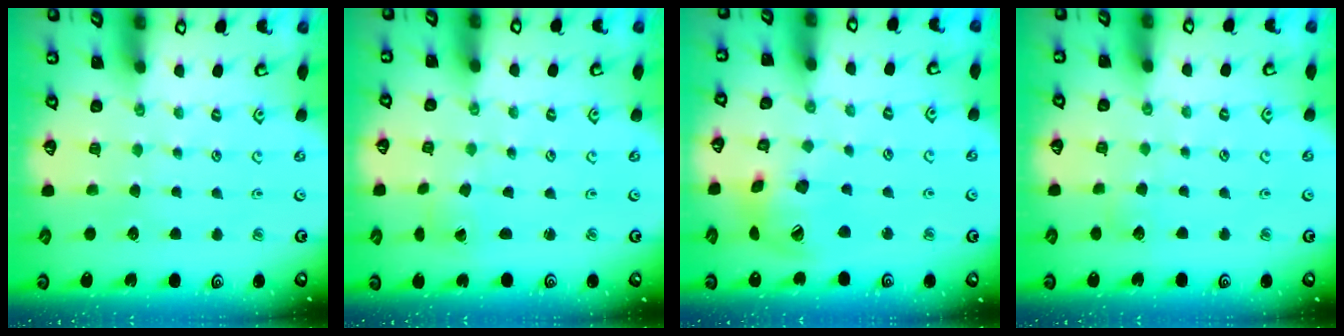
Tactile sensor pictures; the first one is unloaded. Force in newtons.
{"total": 1.0, "press": 1.0, "slide": 0.0}
{"total": 14.6, "press": 14.4, "slide": 2.3}
{"total": 3.8, "press": 3.8, "slide": 0.5}